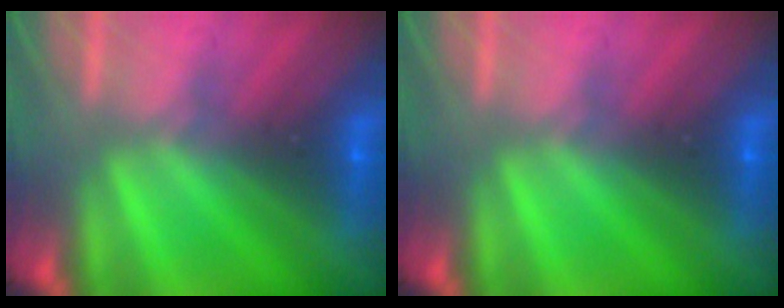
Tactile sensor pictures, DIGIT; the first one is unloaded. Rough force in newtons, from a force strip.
{"total": 0.0}